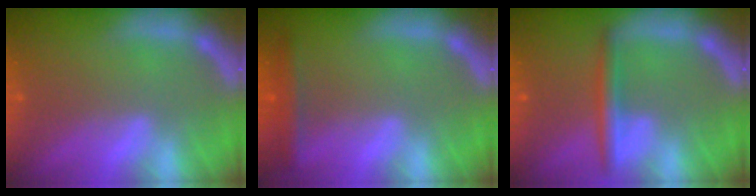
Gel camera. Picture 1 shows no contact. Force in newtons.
{"total": 2.4}
{"total": 3.0}